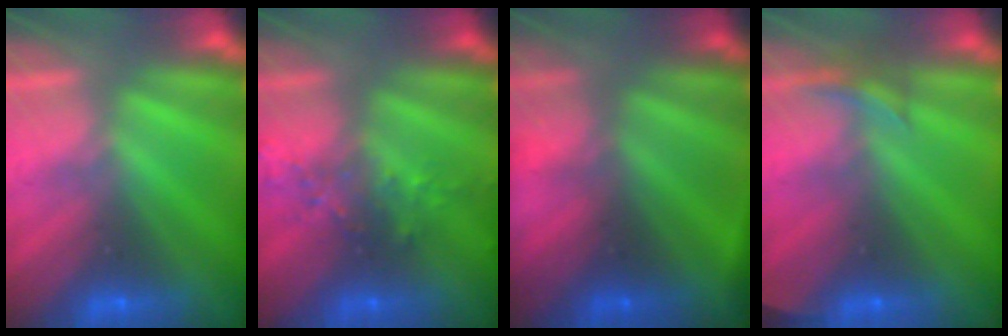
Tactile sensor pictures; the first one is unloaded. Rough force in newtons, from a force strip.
{"total": 2.4}
{"total": 6.2}
{"total": 2.8}